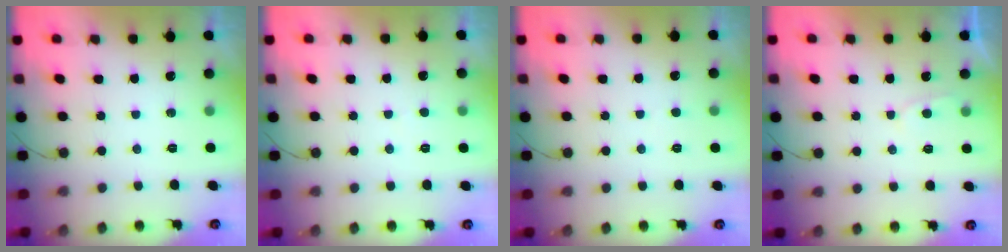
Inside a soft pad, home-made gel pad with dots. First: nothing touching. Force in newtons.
{"total": 1.6, "press": 1.6, "slide": 0.2}
{"total": 2.3, "press": 2.3, "slide": 0.2}
{"total": 2.0, "press": 2.0, "slide": 0.2}